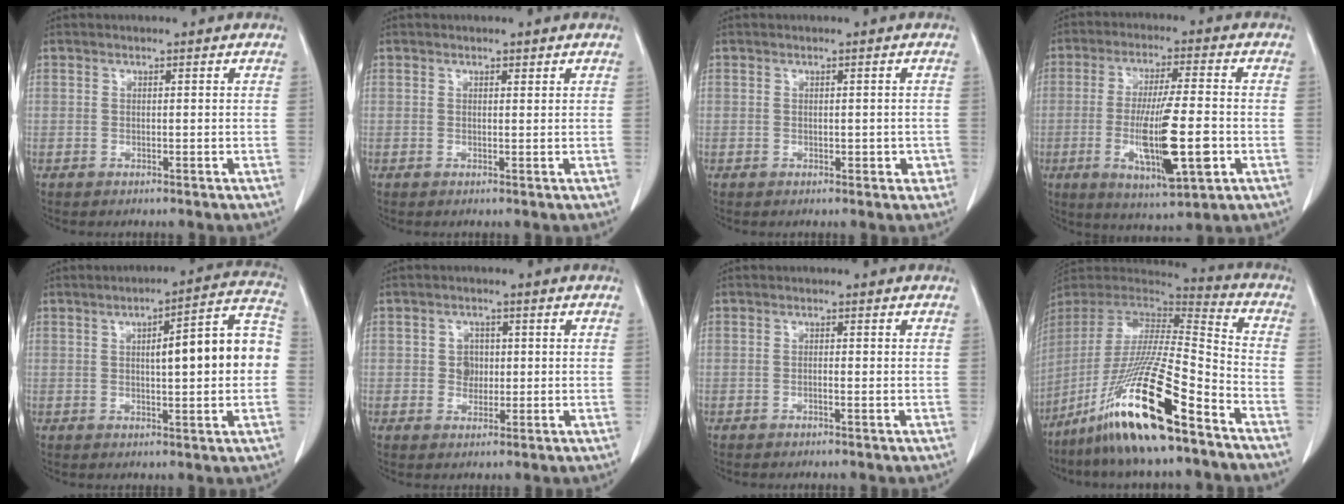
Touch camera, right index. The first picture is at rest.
{"total": 0.5, "force": [0.4, 0.2, 0.2], "torque": [-0.006, -0.004, 0.006]}
{"total": 2.0, "force": [-0.4, 1.2, 1.5], "torque": [-0.015, 0.007, -0.002]}
{"total": 13.4, "force": [-3.4, 1.6, 12.9], "torque": [-0.230, -0.017, -0.054]}
{"total": 12.8, "force": [0.6, 2.1, 12.6], "torque": [-0.163, 0.037, 0.007]}
{"total": 2.7, "force": [0.1, 2.4, 1.3], "torque": [-0.015, 0.005, 0.002]}
{"total": 0.6, "force": [-0.3, 0.0, 0.5], "torque": [-0.011, 0.001, -0.005]}
{"total": 22.1, "force": [-14.3, 1.4, 16.8], "torque": [-0.343, -0.045, -0.270]}